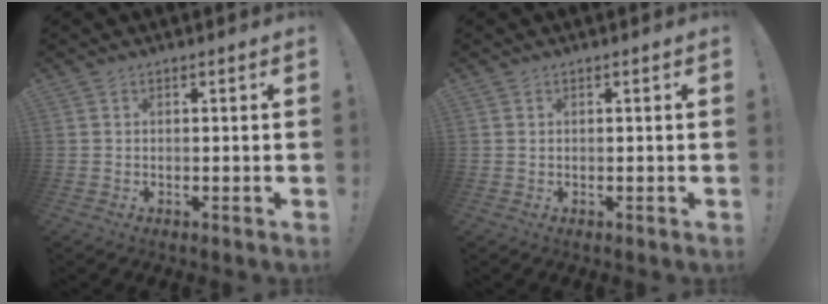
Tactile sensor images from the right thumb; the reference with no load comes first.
{"total": 0.0}